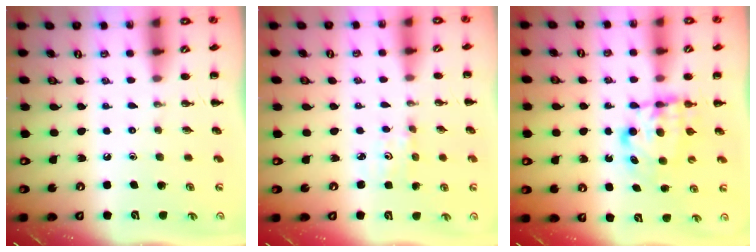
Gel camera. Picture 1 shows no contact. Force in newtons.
{"total": 1.2, "press": 1.2, "slide": 0.3}
{"total": 6.3, "press": 6.3, "slide": 0.3}